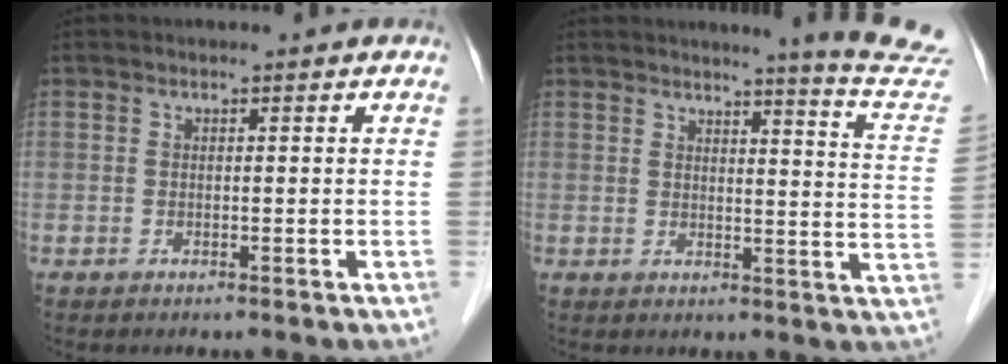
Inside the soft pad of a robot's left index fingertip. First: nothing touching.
{"total": 12.5, "force": [12.1, -2.0, 2.5], "torque": [-0.026, -0.107, 0.117]}